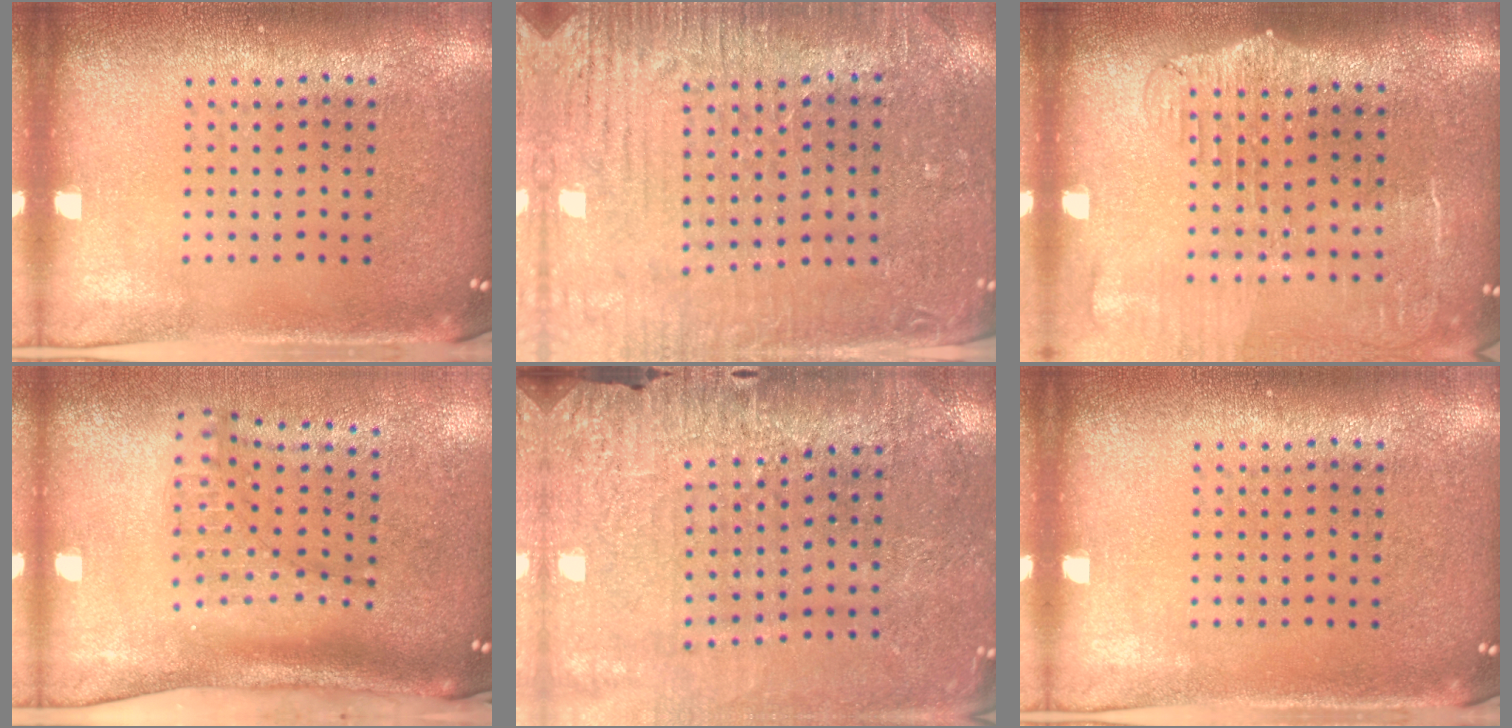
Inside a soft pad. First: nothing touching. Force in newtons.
{"total": 3.5, "press": 3.3, "slide": 1.1}
{"total": 2.1, "press": 1.7, "slide": 1.2}
{"total": 1.9, "press": 1.4, "slide": 1.3}
{"total": 3.0, "press": 3.0, "slide": 0.2}
{"total": 0.0}